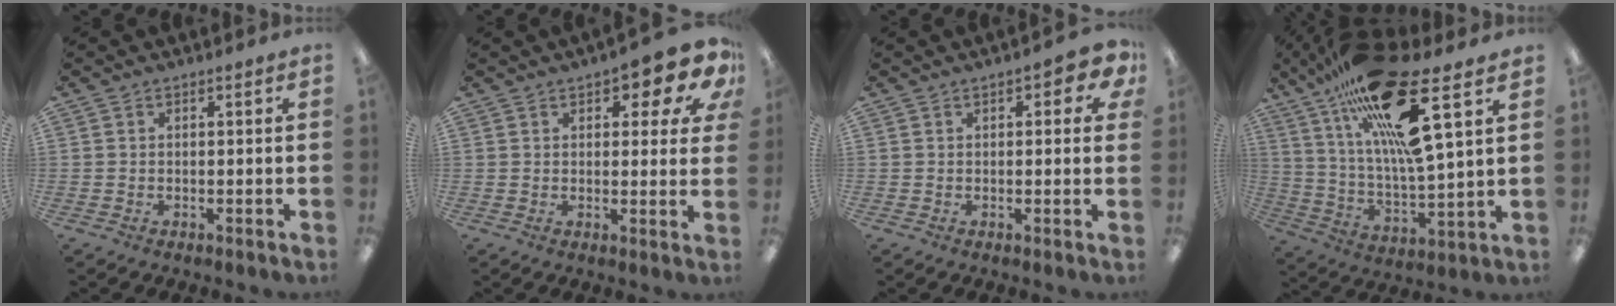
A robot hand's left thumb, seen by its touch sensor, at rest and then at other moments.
{"total": 9.0, "force": [5.1, 3.6, 6.4], "torque": [-0.073, -0.024, 0.083]}
{"total": 4.4, "force": [1.6, 2.0, 3.6], "torque": [-0.046, 0.001, 0.024]}
{"total": 24.0, "force": [14.3, 5.3, 18.6], "torque": [-0.343, -0.072, 0.229]}